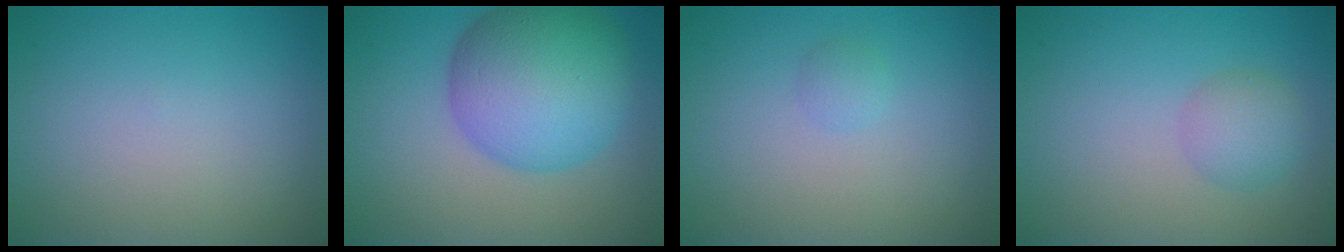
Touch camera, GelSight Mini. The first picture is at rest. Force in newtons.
{"total": 10.8, "press": 10.8, "slide": 0.3}
{"total": 0.8, "press": 0.8, "slide": 0.1}
{"total": 2.4, "press": 2.4, "slide": 0.0}